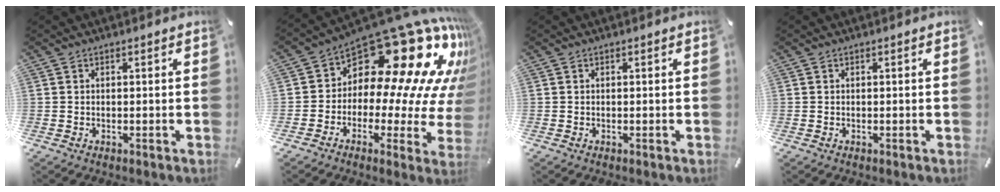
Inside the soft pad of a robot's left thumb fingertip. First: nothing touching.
{"total": 21.5, "force": [11.9, 10.1, 14.7], "torque": [-0.196, -0.116, 0.202]}
{"total": 0.0}
{"total": 0.0}